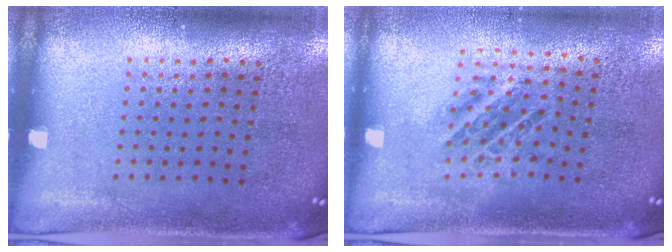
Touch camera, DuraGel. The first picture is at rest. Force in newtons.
{"total": 1.0, "press": 1.0, "slide": 0.2}